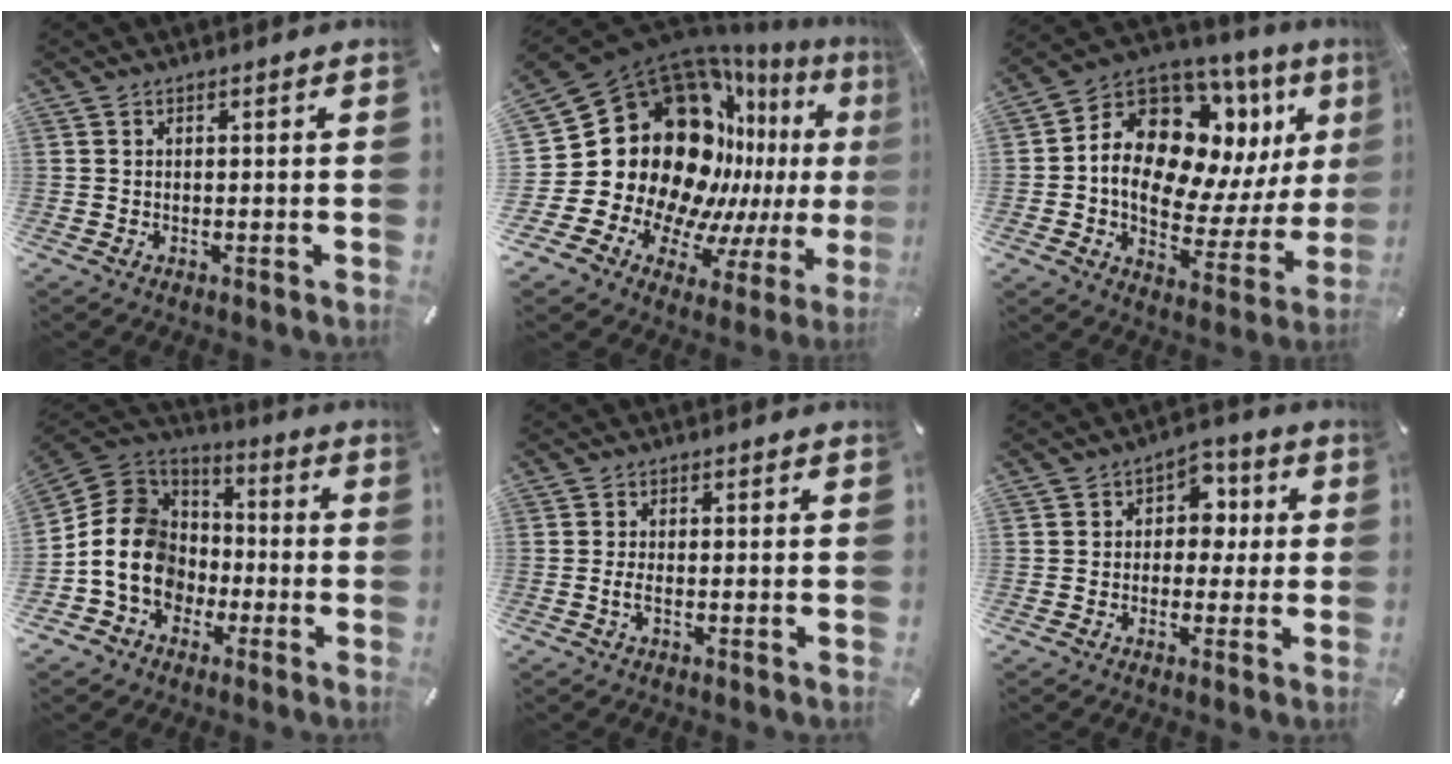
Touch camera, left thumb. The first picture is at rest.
{"total": 31.0, "force": [4.7, 23.2, 20.0], "torque": [-0.353, -0.112, 0.155]}
{"total": 16.1, "force": [5.4, 11.4, 10.0], "torque": [-0.165, -0.060, 0.094]}
{"total": 15.4, "force": [-4.0, 13.3, 6.6], "torque": [-0.143, 0.030, -0.074]}
{"total": 2.0, "force": [-0.6, 0.6, 1.8], "torque": [-0.032, 0.001, -0.011]}
{"total": 6.5, "force": [-0.3, 5.3, 3.7], "torque": [-0.046, 0.011, -0.011]}